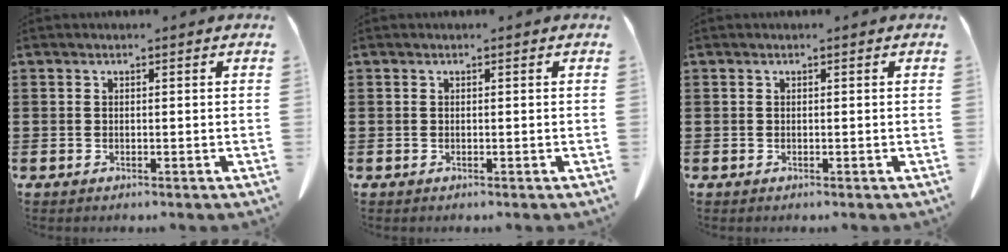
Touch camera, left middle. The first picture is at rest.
{"total": 0.0}
{"total": 0.0}